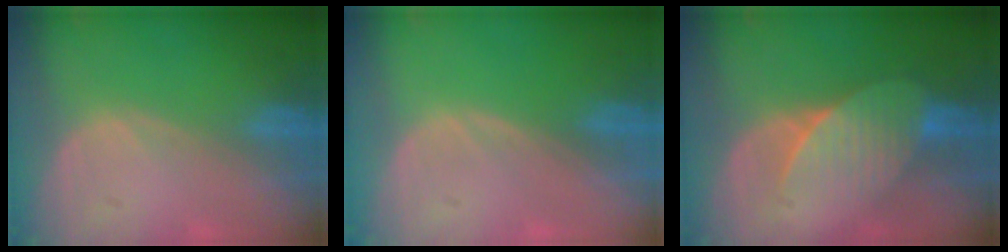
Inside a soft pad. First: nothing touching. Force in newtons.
{"total": 0.0}
{"total": 7.0, "press": 6.6, "slide": 2.3}